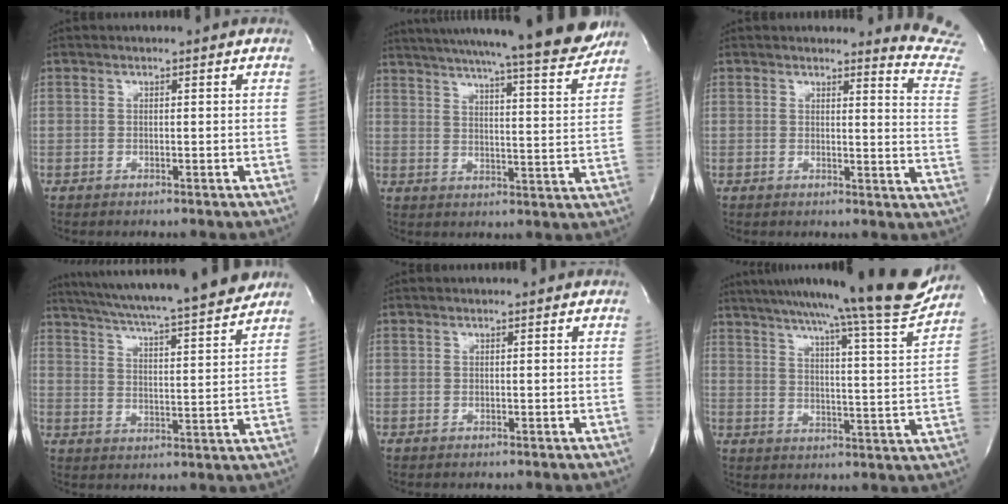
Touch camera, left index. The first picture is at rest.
{"total": 23.1, "force": [20.8, 0.3, 10.1], "torque": [-0.159, -0.042, 0.271]}
{"total": 8.8, "force": [8.8, -0.9, -0.2], "torque": [0.008, -0.133, 0.062]}
{"total": 20.8, "force": [18.5, 0.1, 9.4], "torque": [-0.158, -0.013, 0.264]}
{"total": 0.0}
{"total": 21.2, "force": [18.5, -1.3, 10.4], "torque": [-0.160, -0.043, 0.247]}